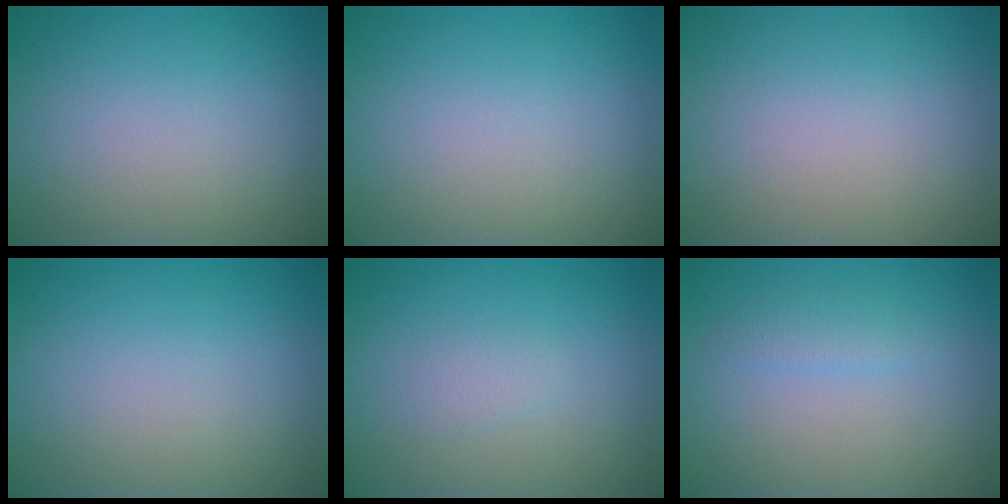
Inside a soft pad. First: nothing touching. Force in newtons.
{"total": 0.0}
{"total": 0.0}
{"total": 0.0}
{"total": 0.9, "press": 0.9, "slide": 0.1}
{"total": 1.2, "press": 1.2, "slide": 0.1}